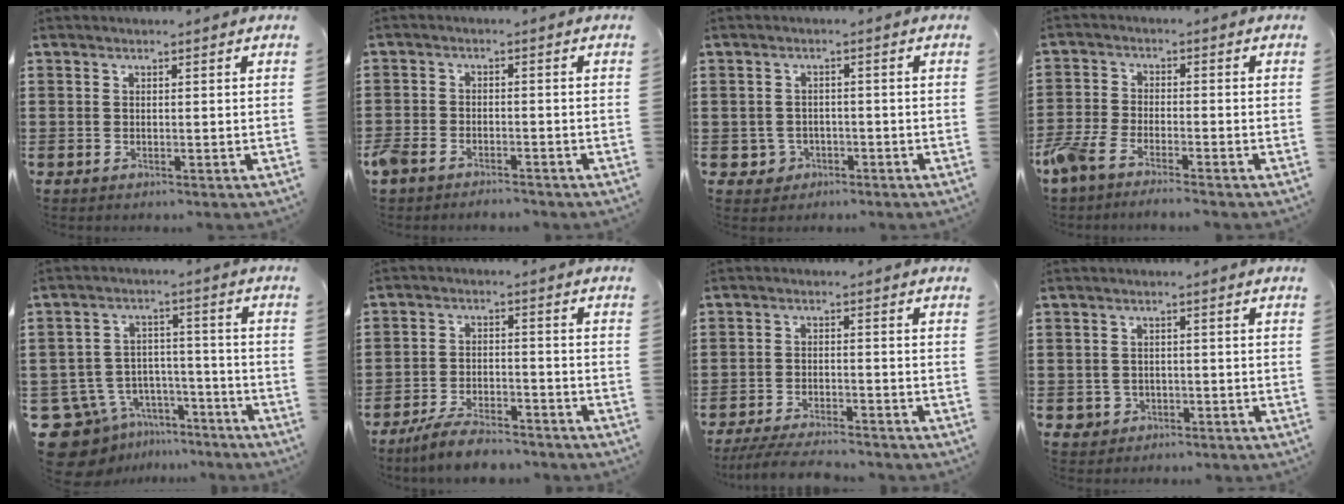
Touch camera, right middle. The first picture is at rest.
{"total": 3.3, "force": [-3.1, 1.1, 0.5], "torque": [-0.034, -0.004, -0.072]}
{"total": 2.1, "force": [-1.2, 1.7, 0.4], "torque": [-0.016, -0.001, -0.028]}
{"total": 4.5, "force": [-3.9, 0.8, 2.0], "torque": [-0.070, -0.010, -0.086]}
{"total": 9.1, "force": [-7.3, 5.2, 1.6], "torque": [-0.056, 0.031, -0.140]}
{"total": 5.4, "force": [-5.1, 0.9, 1.7], "torque": [-0.035, 0.005, -0.099]}
{"total": 4.4, "force": [-4.2, 0.2, 1.4], "torque": [-0.037, -0.009, -0.085]}
{"total": 1.8, "force": [-0.8, 1.6, 0.3], "torque": [-0.012, 0.002, -0.020]}